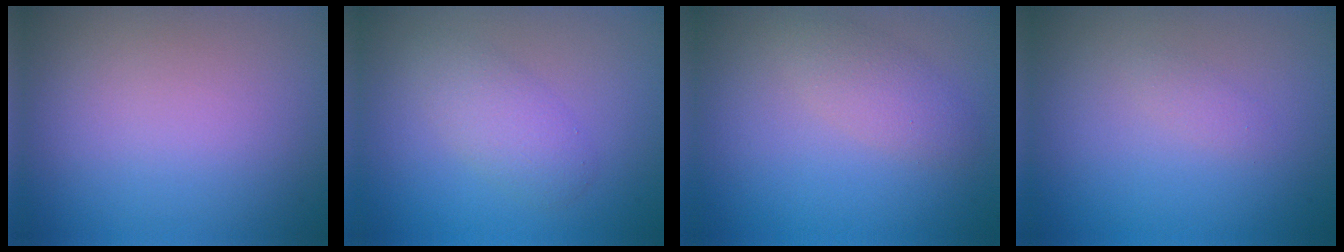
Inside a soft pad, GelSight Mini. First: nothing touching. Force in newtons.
{"total": 2.6, "press": 2.6, "slide": 0.2}
{"total": 2.2, "press": 2.2, "slide": 0.0}
{"total": 0.7, "press": 0.7, "slide": 0.0}